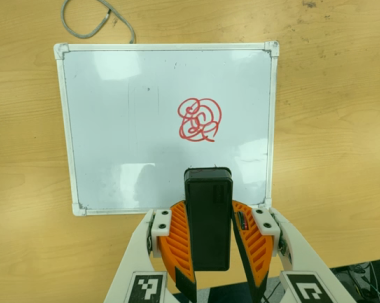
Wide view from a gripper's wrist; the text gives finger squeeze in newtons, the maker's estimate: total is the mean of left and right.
{"total": 7.8, "left": 6.9, "right": 8.8}